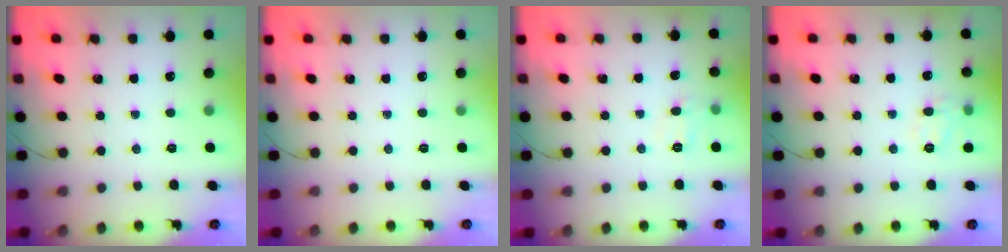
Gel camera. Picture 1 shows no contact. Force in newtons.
{"total": 0.0}
{"total": 6.7, "press": 6.6, "slide": 1.5}
{"total": 8.3, "press": 8.2, "slide": 1.4}